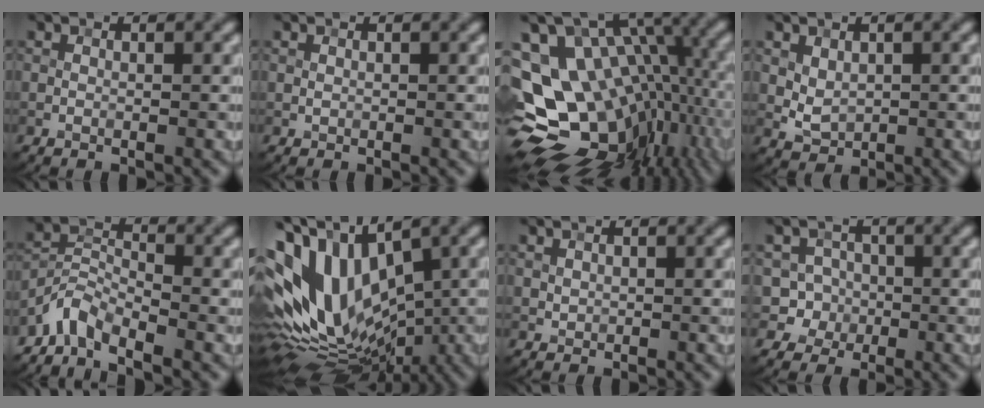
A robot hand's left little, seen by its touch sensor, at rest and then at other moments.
{"total": 0.0}
{"total": 17.0, "force": [-2.2, 12.0, 11.9], "torque": [-0.182, 0.001, 0.003]}
{"total": 2.0, "force": [0.5, 1.4, 1.3], "torque": [-0.024, -0.005, 0.015]}
{"total": 3.4, "force": [-3.0, 1.0, 1.2], "torque": [-0.023, 0.005, -0.075]}
{"total": 15.1, "force": [1.5, 9.0, 12.1], "torque": [-0.243, 0.004, 0.027]}
{"total": 0.5, "force": [0.3, 0.5, 0.1], "torque": [0.000, -0.004, 0.008]}
{"total": 4.1, "force": [-1.0, 3.9, 0.7], "torque": [0.020, 0.010, -0.035]}